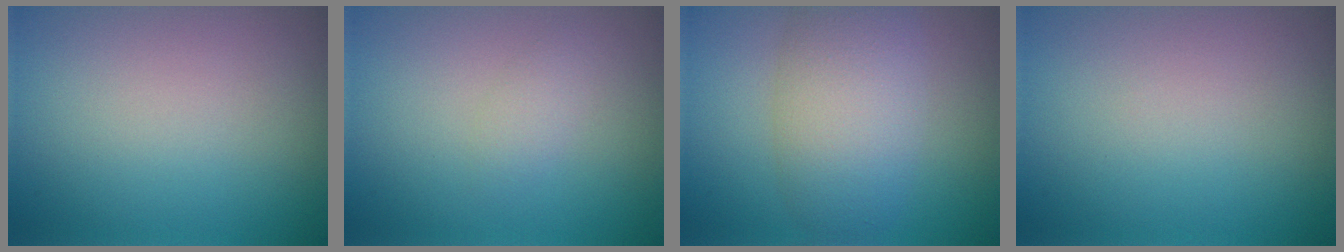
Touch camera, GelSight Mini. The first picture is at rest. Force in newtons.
{"total": 1.2, "press": 1.2, "slide": 0.1}
{"total": 6.2, "press": 6.2, "slide": 0.4}
{"total": 0.0}